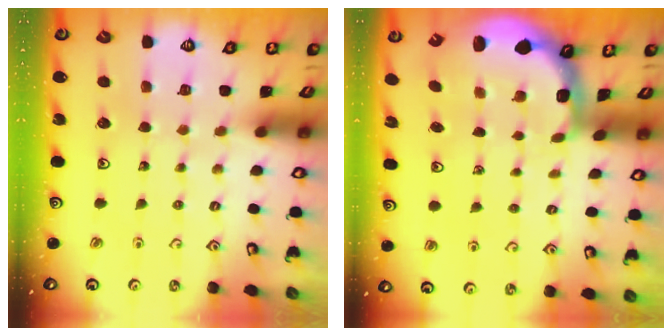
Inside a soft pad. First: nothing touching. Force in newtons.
{"total": 2.2, "press": 2.0, "slide": 0.8}